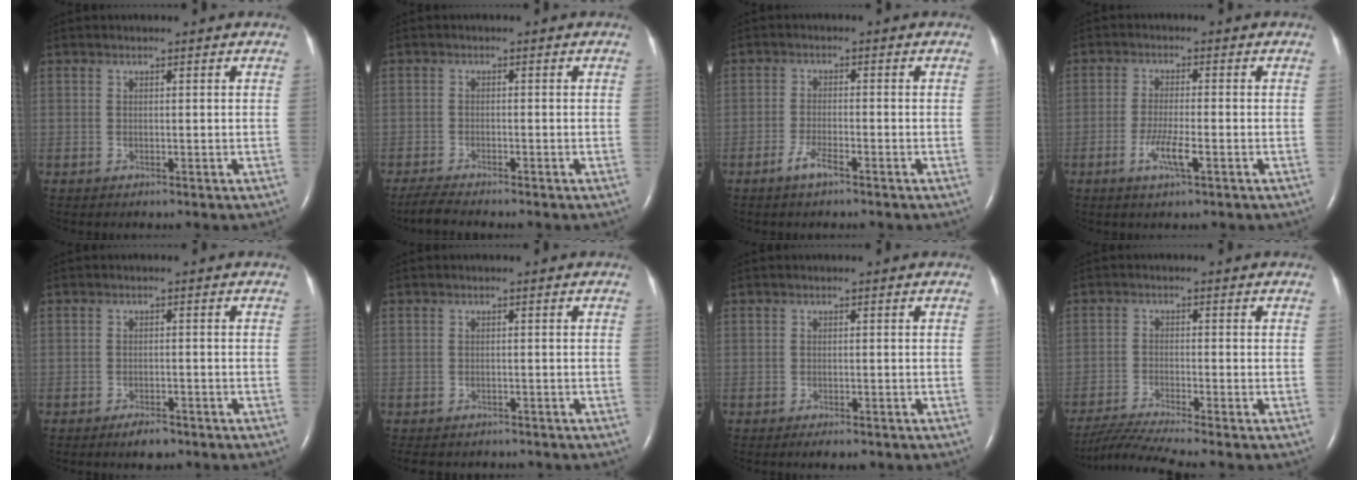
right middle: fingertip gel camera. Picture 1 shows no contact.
{"total": 3.7, "force": [-3.3, 0.0, 1.6], "torque": [-0.038, -0.015, -0.057]}
{"total": 2.8, "force": [-1.9, 0.3, 2.0], "torque": [-0.048, -0.002, -0.038]}
{"total": 4.4, "force": [-1.9, 0.4, 3.9], "torque": [-0.081, -0.006, -0.035]}
{"total": 2.8, "force": [-2.1, 0.9, 1.6], "torque": [-0.034, -0.002, -0.030]}
{"total": 6.4, "force": [-5.5, 2.6, 2.1], "torque": [-0.030, -0.001, -0.067]}
{"total": 2.0, "force": [-1.4, 0.6, 1.3], "torque": [-0.017, -0.004, -0.016]}
{"total": 6.5, "force": [-5.7, -2.0, 2.6], "torque": [-0.054, -0.024, -0.102]}